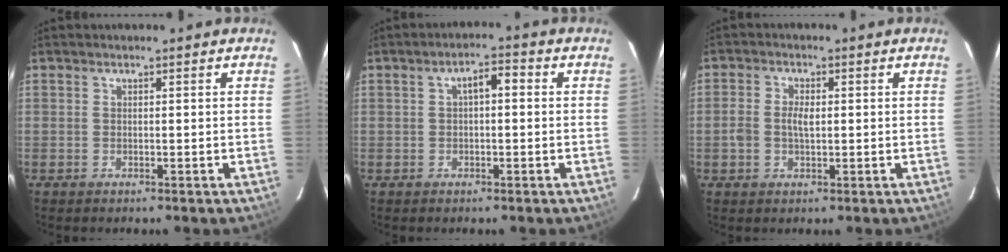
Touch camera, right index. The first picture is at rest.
{"total": 3.5, "force": [0.4, 1.5, 3.1], "torque": [-0.053, 0.015, 0.006]}
{"total": 3.5, "force": [-0.2, 2.0, 2.9], "torque": [-0.059, 0.005, -0.005]}